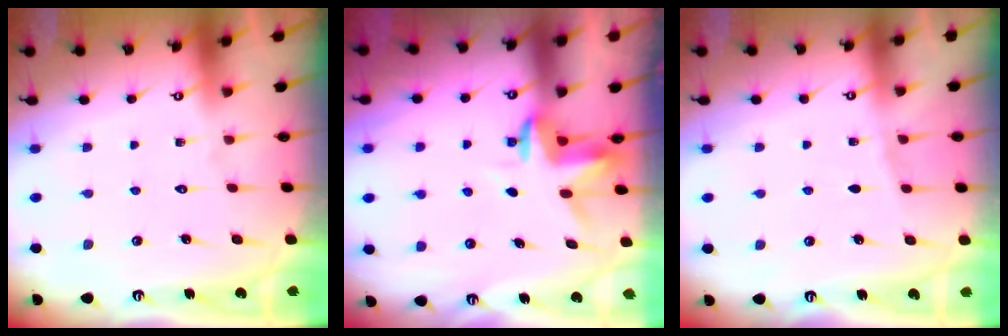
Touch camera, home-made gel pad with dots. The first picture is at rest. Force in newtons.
{"total": 3.6, "press": 3.6, "slide": 0.2}
{"total": 3.9, "press": 3.8, "slide": 0.6}